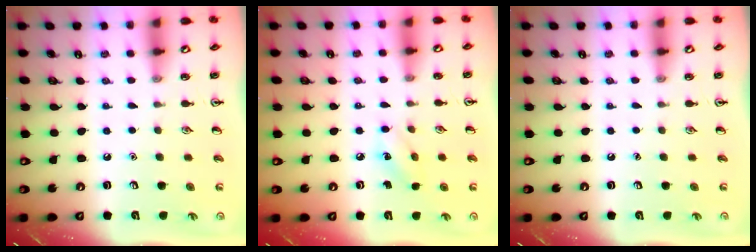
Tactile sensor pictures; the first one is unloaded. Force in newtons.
{"total": 5.4, "press": 5.1, "slide": 1.5}
{"total": 0.0}